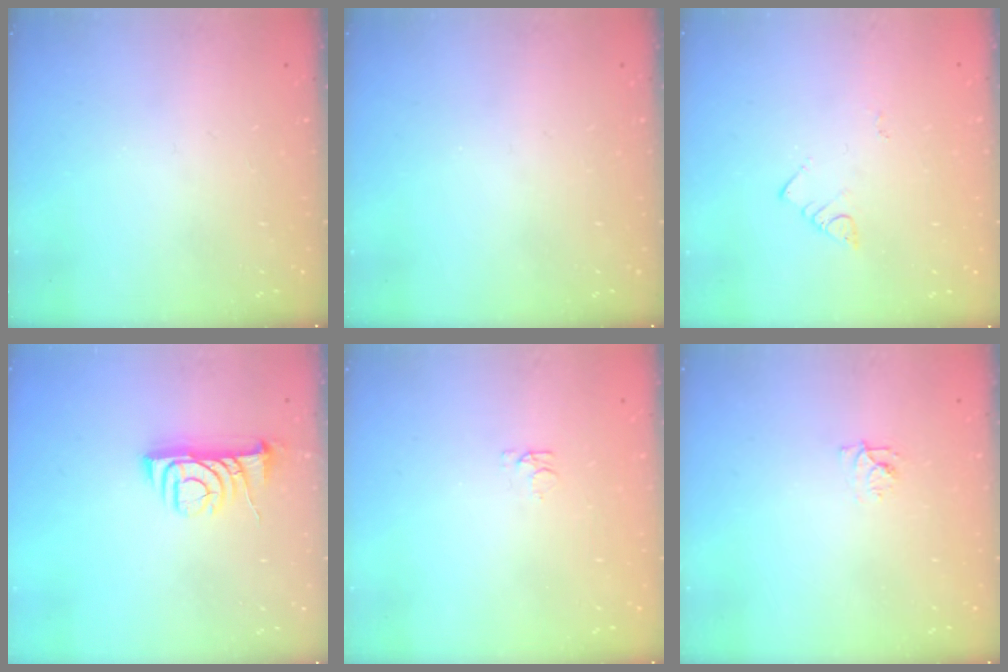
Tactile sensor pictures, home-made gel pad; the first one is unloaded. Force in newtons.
{"total": 0.0}
{"total": 2.7, "press": 2.7, "slide": 0.6}
{"total": 8.2, "press": 8.2, "slide": 0.6}
{"total": 4.1, "press": 4.1, "slide": 0.6}
{"total": 4.4, "press": 4.3, "slide": 0.5}